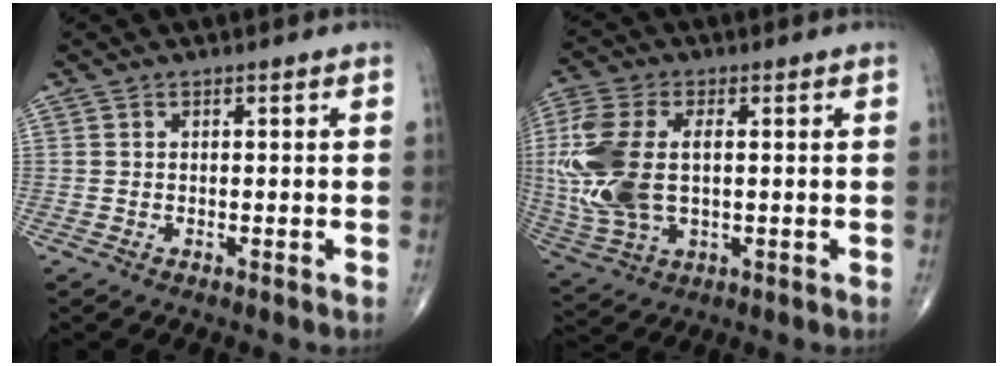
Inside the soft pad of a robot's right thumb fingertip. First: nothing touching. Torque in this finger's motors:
{"motor_torque": [0.42, 0.49, 1.50, 0.39, 0.21]}